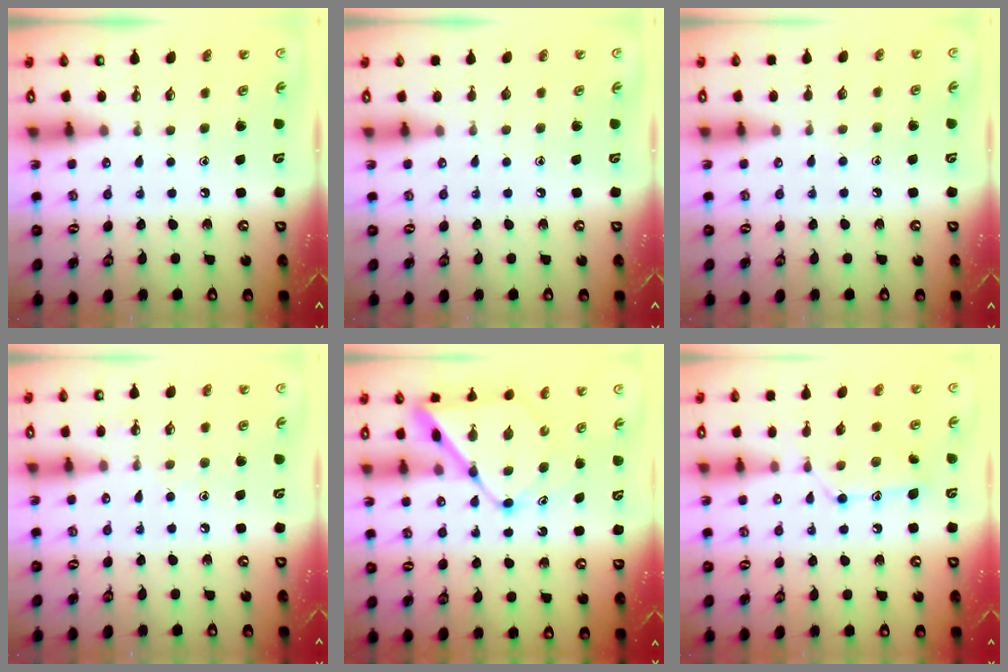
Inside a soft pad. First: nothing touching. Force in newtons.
{"total": 0.0}
{"total": 4.2, "press": 4.2, "slide": 0.5}
{"total": 4.4, "press": 4.4, "slide": 0.5}
{"total": 12.5, "press": 12.5, "slide": 1.1}
{"total": 11.7, "press": 11.7, "slide": 0.1}